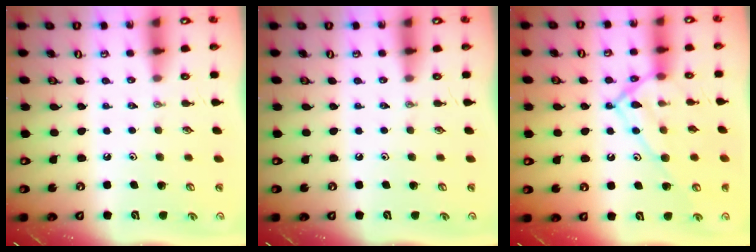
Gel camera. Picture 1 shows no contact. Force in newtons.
{"total": 0.0}
{"total": 13.9, "press": 13.9, "slide": 0.5}